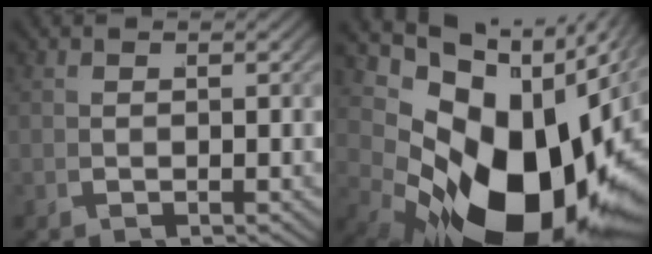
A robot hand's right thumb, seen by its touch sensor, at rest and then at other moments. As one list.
[{"total": 23.2, "force": [-0.4, 14.3, 18.3], "torque": [-0.280, -0.035, 0.012]}]